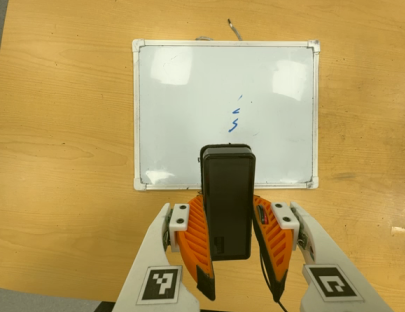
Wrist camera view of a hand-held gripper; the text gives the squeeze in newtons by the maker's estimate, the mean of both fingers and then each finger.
{"total": 5.3, "left": 4.8, "right": 5.8}